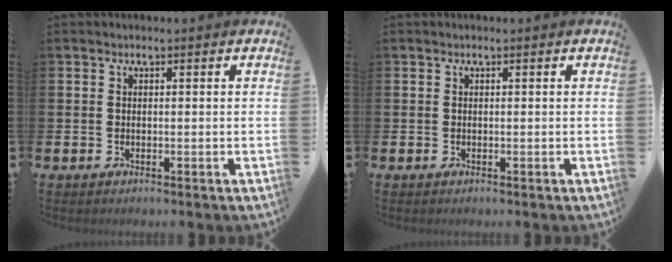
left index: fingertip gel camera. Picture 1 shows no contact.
{"total": 0.0}